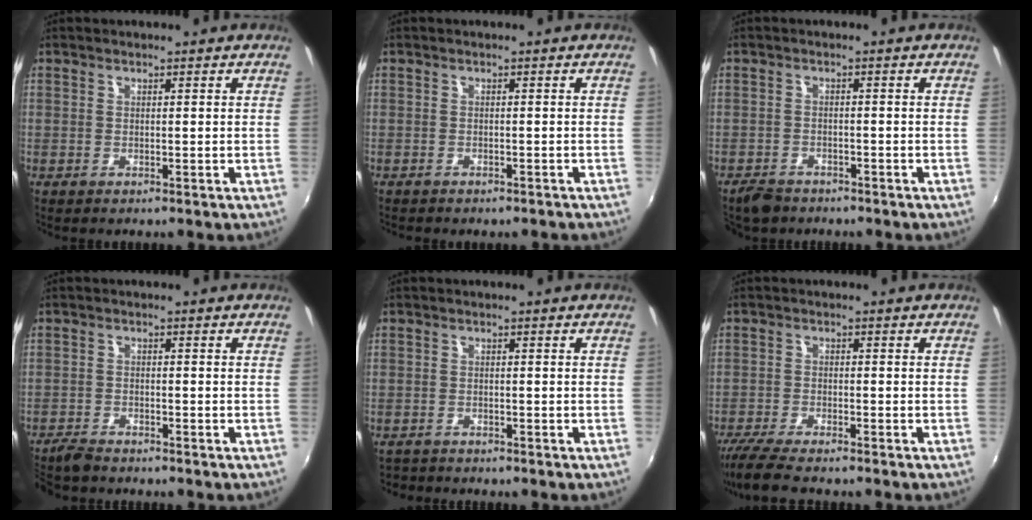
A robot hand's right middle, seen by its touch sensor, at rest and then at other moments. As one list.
[{"total": 2.4, "force": [-2.2, 0.8, 0.7], "torque": [-0.020, -0.011, -0.030]}, {"total": 4.0, "force": [-3.3, 2.1, 0.8], "torque": [-0.033, -0.001, -0.059]}, {"total": 3.8, "force": [-3.6, 0.8, 1.0], "torque": [-0.035, -0.015, -0.072]}, {"total": 2.3, "force": [-2.1, 0.8, 0.1], "torque": [-0.009, -0.010, -0.039]}, {"total": 7.4, "force": [-6.4, 0.7, 3.6], "torque": [-0.095, -0.029, -0.116]}]